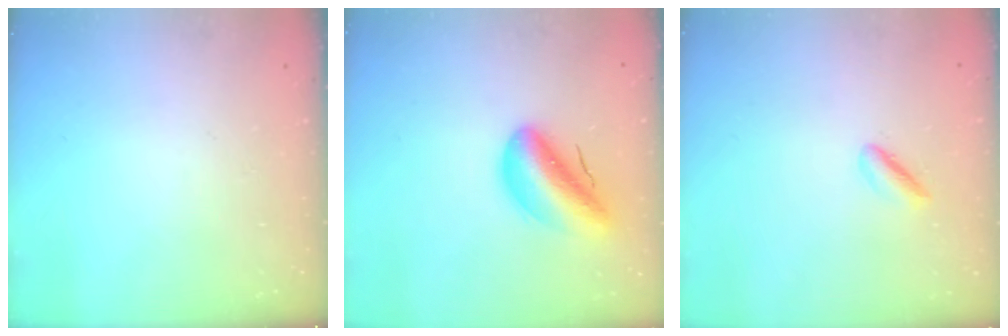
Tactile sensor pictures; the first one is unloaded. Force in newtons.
{"total": 10.7, "press": 10.4, "slide": 2.8}
{"total": 1.8, "press": 1.7, "slide": 0.4}